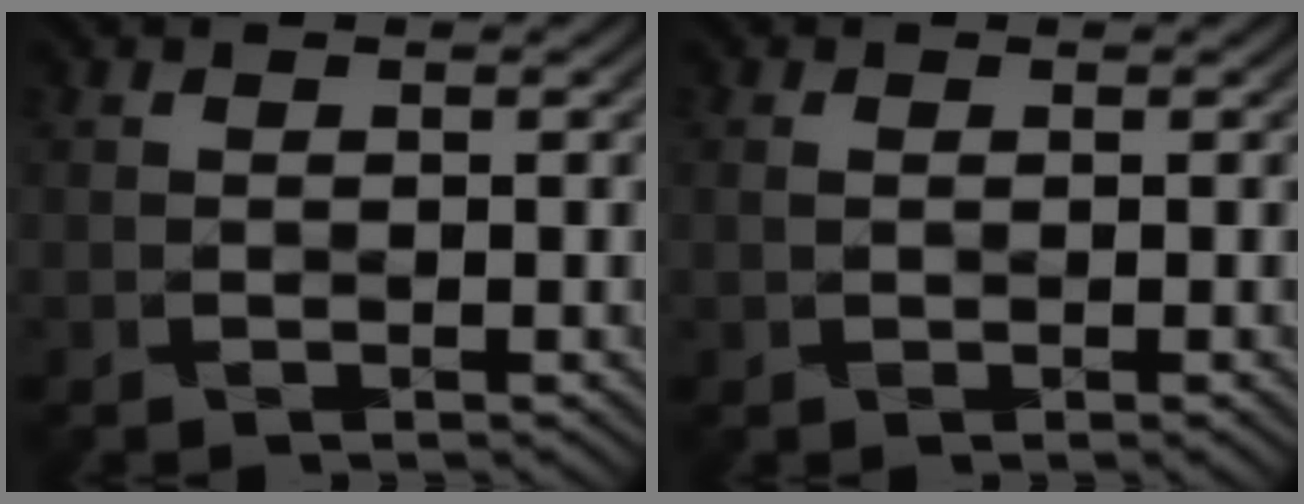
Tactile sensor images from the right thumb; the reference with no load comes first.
{"total": 1.0, "force": [0.0, 0.5, 0.8], "torque": [-0.019, 0.001, -0.001]}